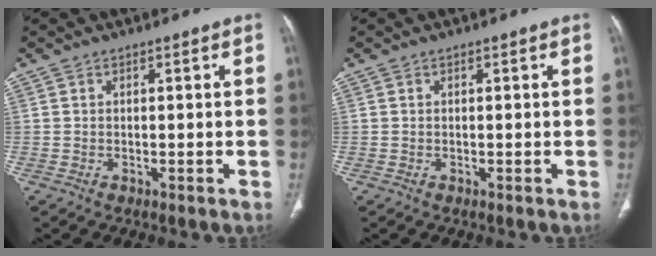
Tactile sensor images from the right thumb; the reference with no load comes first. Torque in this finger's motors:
{"motor_torque": [-0.01, 0.02, -0.03, -0.03, 0.02]}